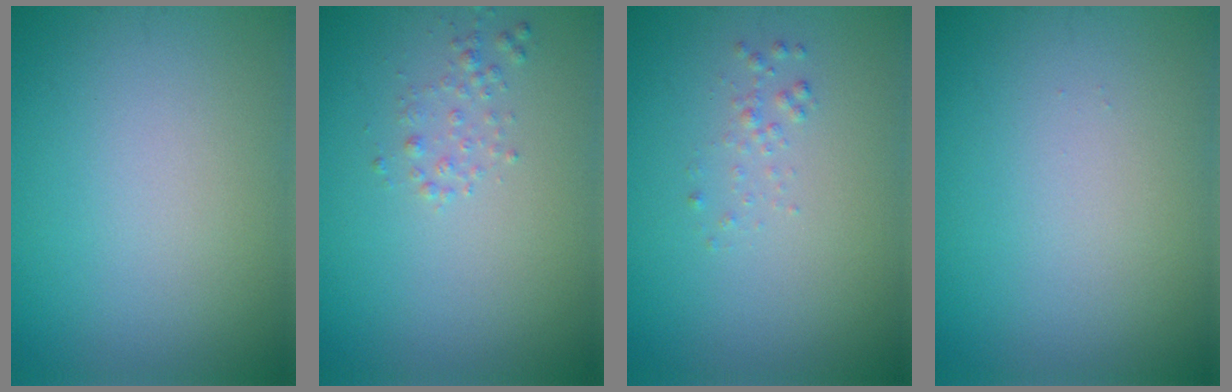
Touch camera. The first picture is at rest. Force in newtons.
{"total": 1.0, "press": 1.0, "slide": 0.0}
{"total": 0.8, "press": 0.8, "slide": 0.1}
{"total": 0.0}